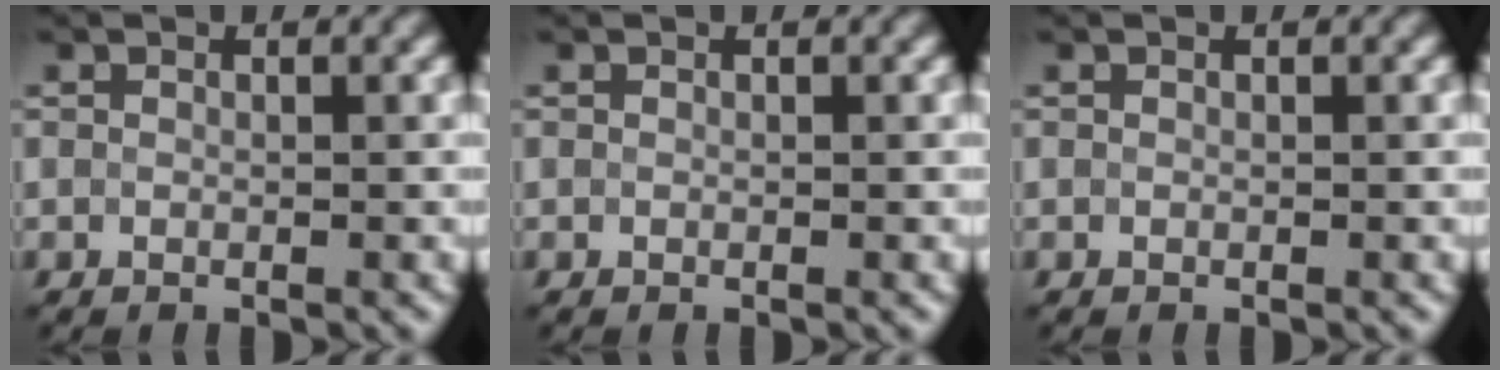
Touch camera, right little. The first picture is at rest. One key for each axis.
{"total": 0.0}
{"total": 0.0}